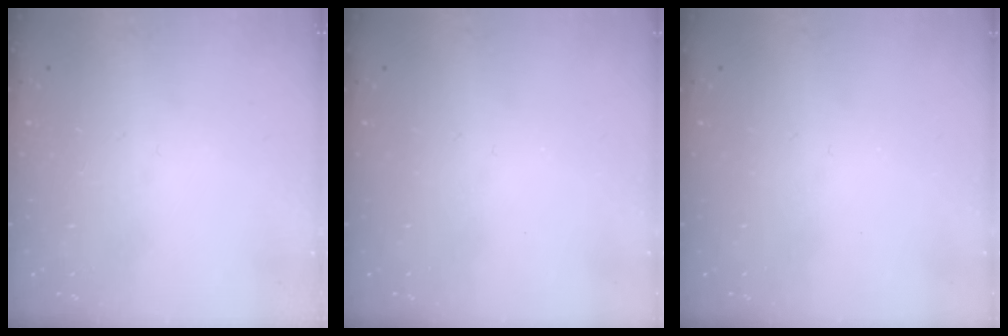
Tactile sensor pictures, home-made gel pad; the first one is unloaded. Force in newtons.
{"total": 0.0}
{"total": 0.0}